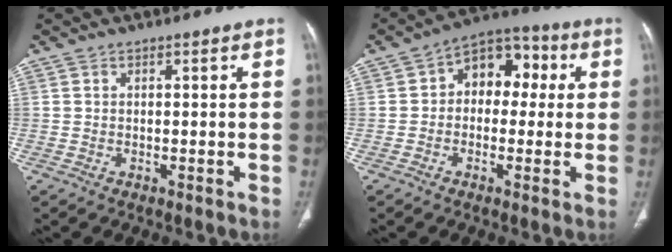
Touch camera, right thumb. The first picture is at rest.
{"total": 10.4, "force": [1.4, 7.4, 7.2], "torque": [-0.058, 0.032, 0.008]}